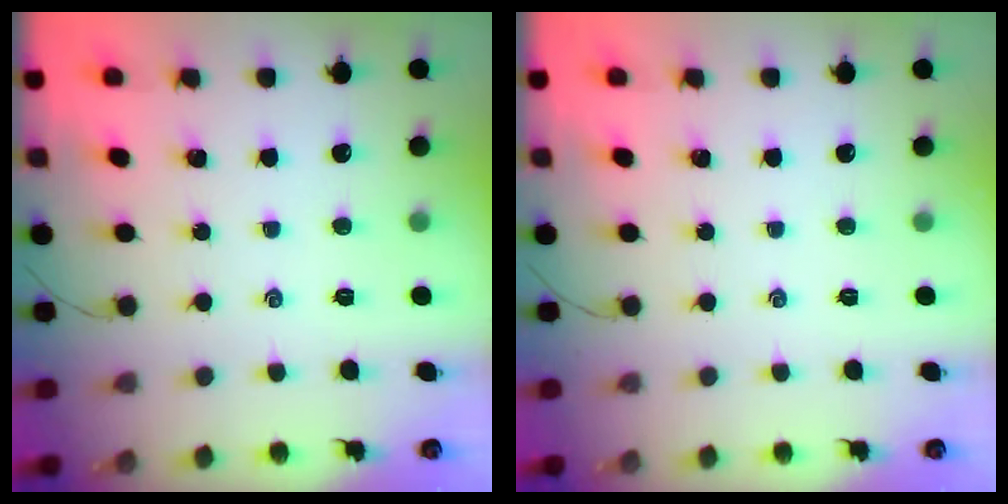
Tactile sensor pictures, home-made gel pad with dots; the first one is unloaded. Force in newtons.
{"total": 0.0}